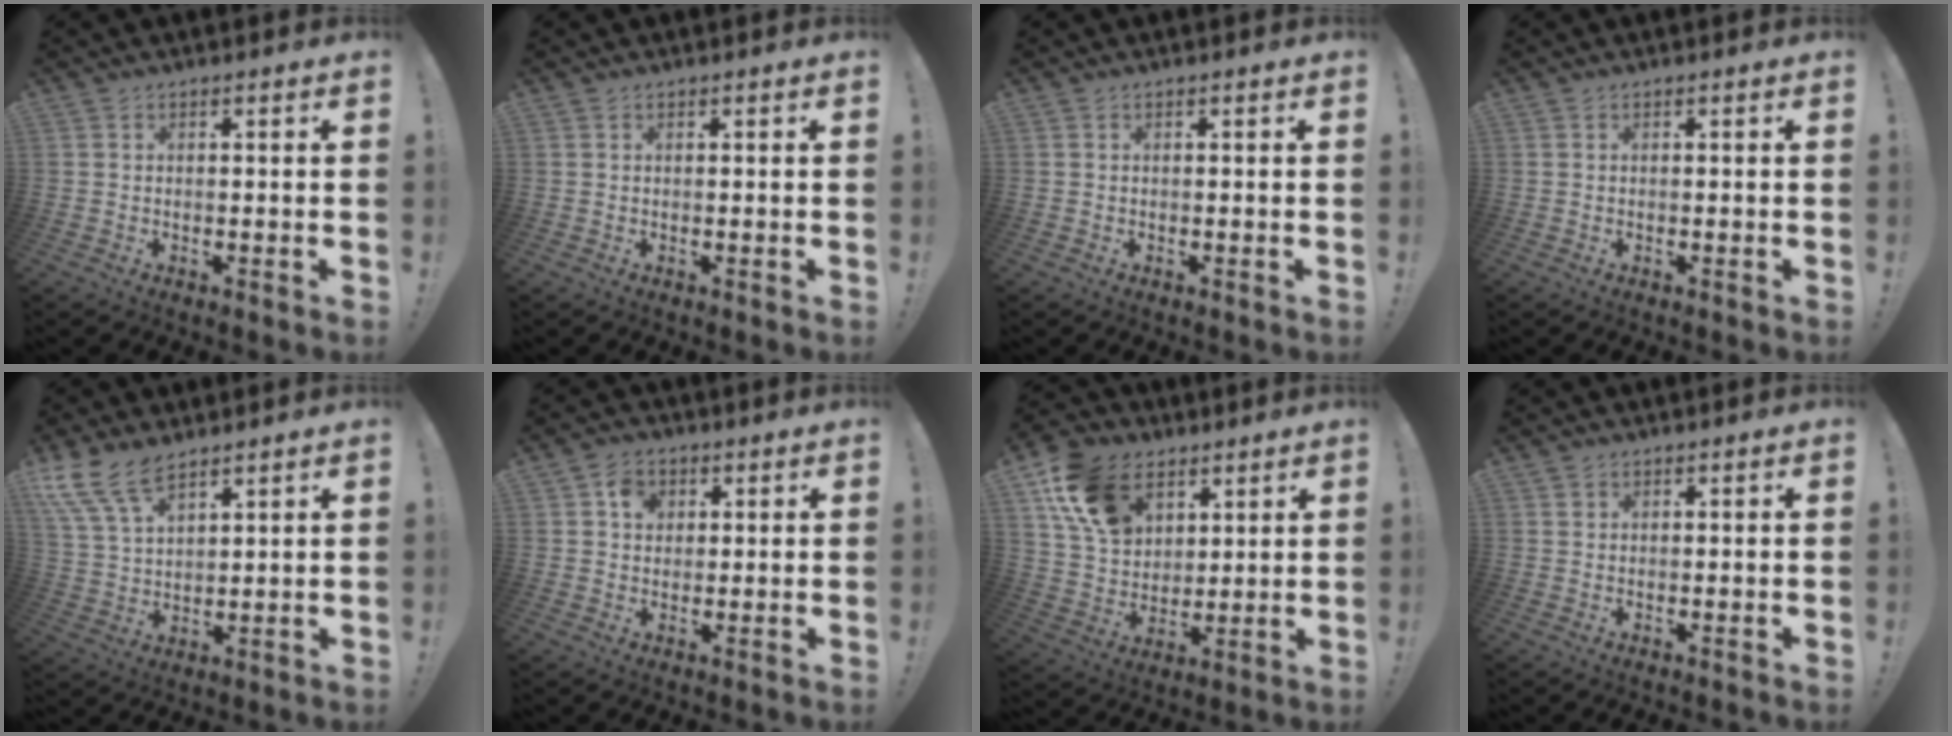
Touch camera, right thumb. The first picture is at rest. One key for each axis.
{"total": 0.0}
{"total": 0.0}
{"total": 0.0}
{"total": 11.3, "fx": 8.4, "fy": 5.1, "fz": 5.7, "tx": -0.119, "ty": -0.036, "tz": 0.163}
{"total": 5.3, "fx": 1.7, "fy": 4.4, "fz": 2.2, "tx": -0.029, "ty": 0.001, "tz": 0.030}
{"total": 16.7, "fx": 8.5, "fy": 11.6, "fz": 8.6, "tx": -0.150, "ty": -0.028, "tz": 0.169}
{"total": 0.7, "fx": 0.4, "fy": 0.6, "fz": 0.0, "tx": 0.001, "ty": 0.000, "tz": 0.007}